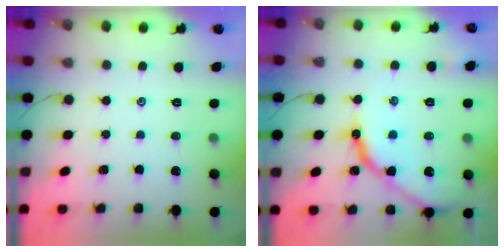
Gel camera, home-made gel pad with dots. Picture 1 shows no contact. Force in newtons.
{"total": 12.0, "press": 12.0, "slide": 1.1}